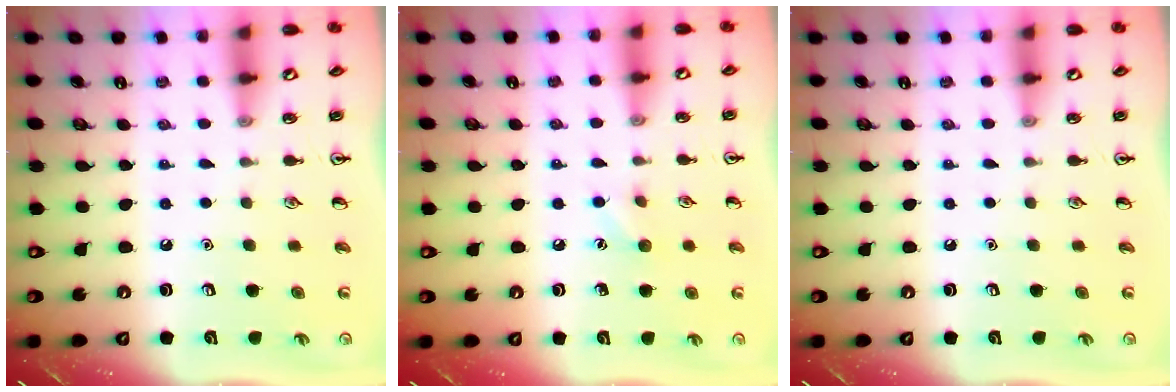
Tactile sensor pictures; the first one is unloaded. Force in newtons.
{"total": 5.3, "press": 5.1, "slide": 1.6}
{"total": 0.0}